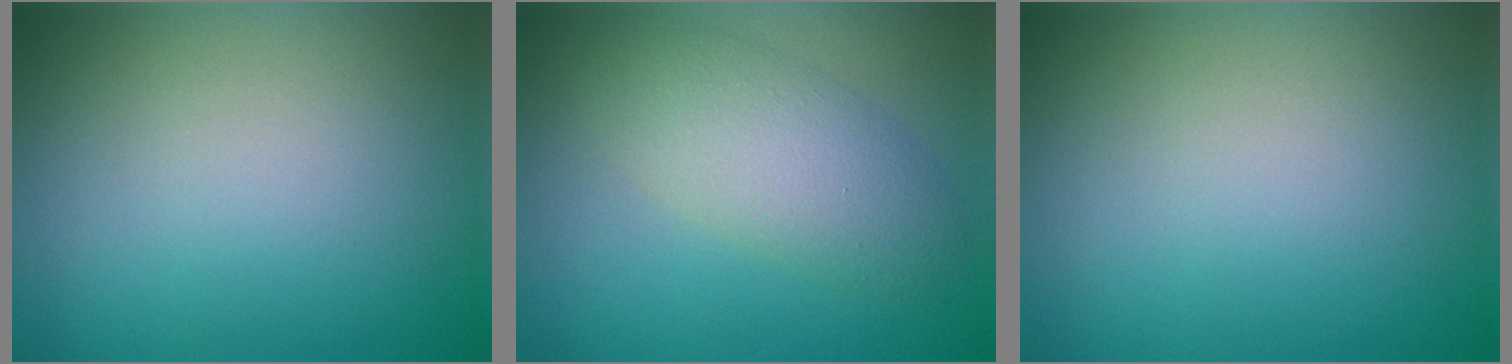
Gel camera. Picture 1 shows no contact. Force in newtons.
{"total": 4.4, "press": 4.4, "slide": 0.0}
{"total": 0.0}